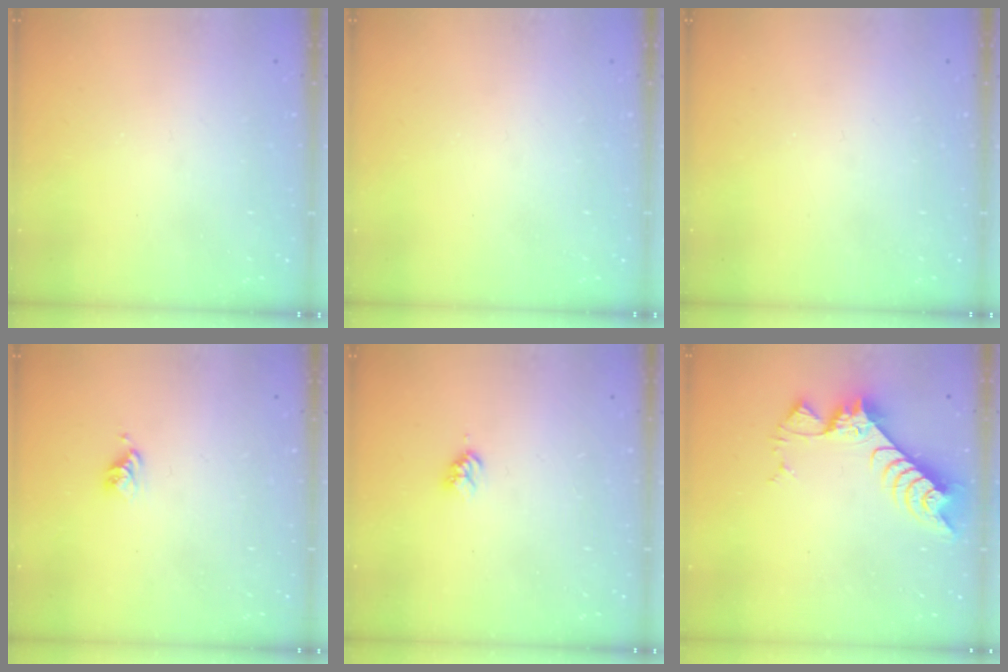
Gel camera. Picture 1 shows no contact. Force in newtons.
{"total": 0.0}
{"total": 0.0}
{"total": 3.8, "press": 3.8, "slide": 0.5}
{"total": 2.9, "press": 2.9, "slide": 0.4}
{"total": 8.4, "press": 8.4, "slide": 0.8}